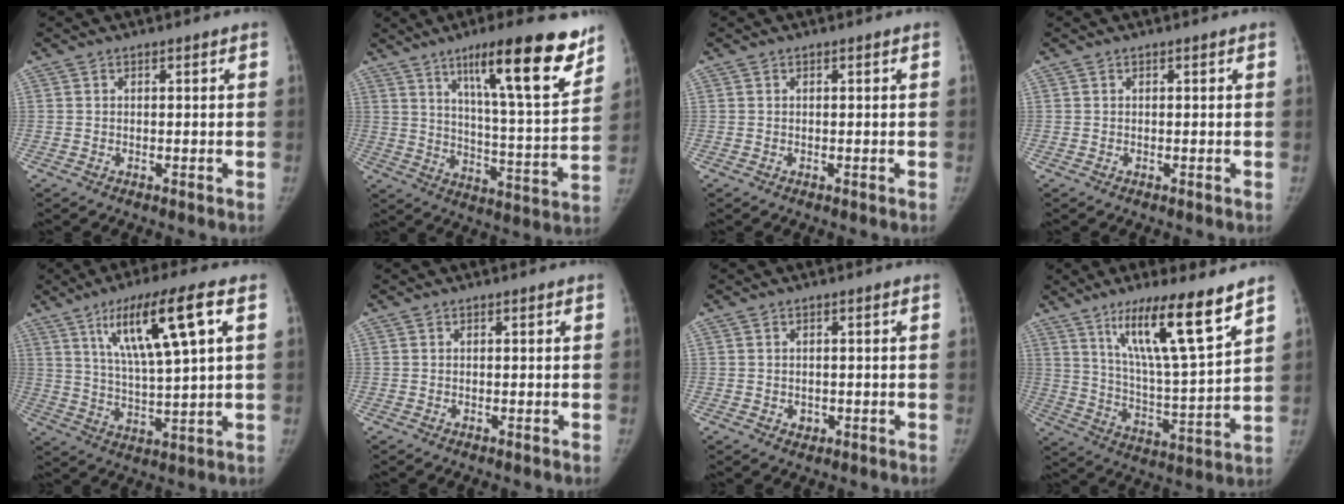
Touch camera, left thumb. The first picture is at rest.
{"total": 20.6, "force": [12.8, 3.6, 15.8], "torque": [-0.206, -0.062, 0.200]}
{"total": 0.0}
{"total": 0.0}
{"total": 15.3, "force": [6.2, 2.4, 13.7], "torque": [-0.245, -0.014, 0.112]}
{"total": 0.0}
{"total": 1.5, "force": [-0.4, 1.3, 0.6], "torque": [-0.001, 0.003, 0.000]}
{"total": 17.1, "force": [10.8, 1.9, 13.1], "torque": [-0.208, -0.064, 0.192]}